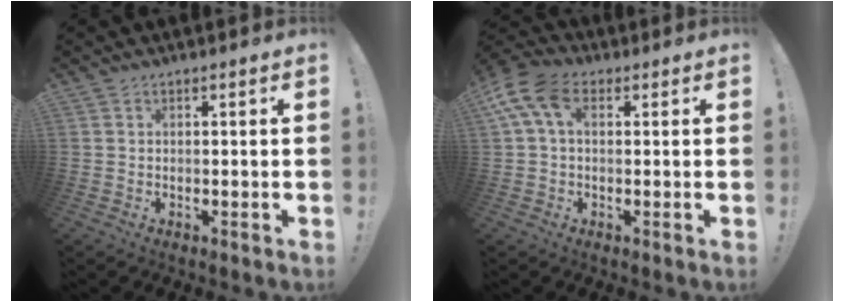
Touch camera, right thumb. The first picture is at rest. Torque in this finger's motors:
{"motor_torque": [0.39, 0.56, 1.00, 0.13, 0.35]}